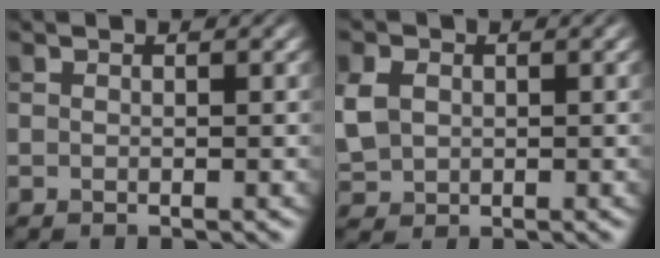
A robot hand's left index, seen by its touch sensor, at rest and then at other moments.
{"total": 4.0, "force": [0.4, 3.2, 2.3], "torque": [-0.064, 0.001, 0.010]}